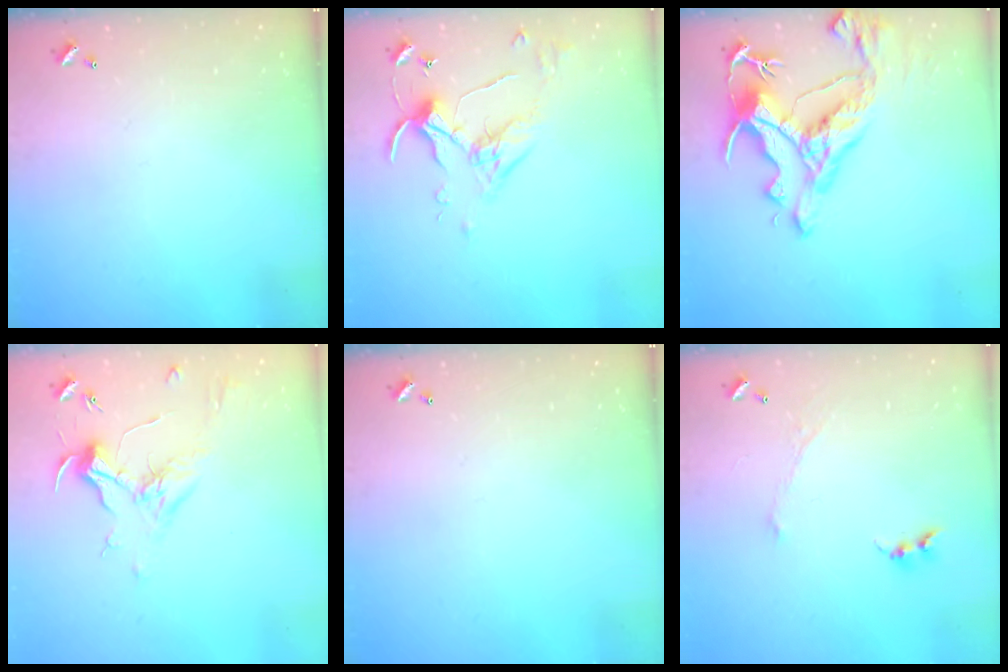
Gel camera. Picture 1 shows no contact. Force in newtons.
{"total": 4.0, "press": 3.9, "slide": 0.5}
{"total": 10.7, "press": 10.5, "slide": 2.2}
{"total": 1.8, "press": 1.7, "slide": 0.7}
{"total": 0.0}
{"total": 1.0, "press": 0.9, "slide": 0.4}